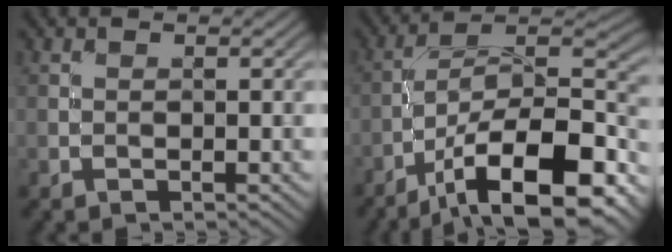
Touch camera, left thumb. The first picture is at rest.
{"total": 16.6, "force": [-9.6, 6.3, 12.0], "torque": [-0.189, -0.008, -0.171]}